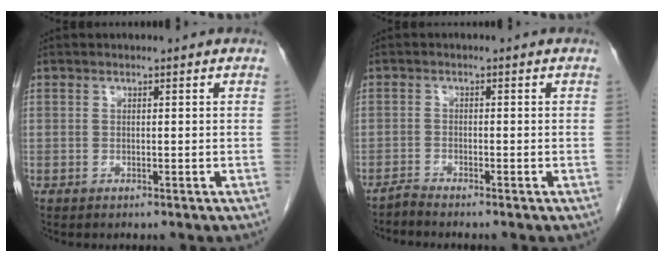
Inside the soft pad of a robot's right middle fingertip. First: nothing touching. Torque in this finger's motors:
{"motor_torque": [-0.24, -0.33, -0.05, -0.01]}